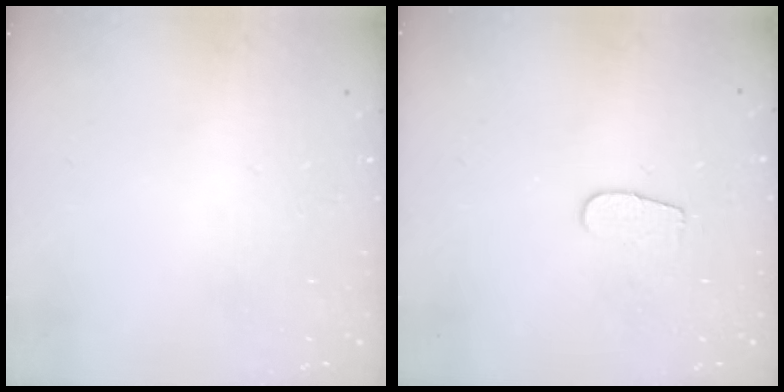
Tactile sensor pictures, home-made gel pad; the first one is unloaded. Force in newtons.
{"total": 6.3, "press": 6.3, "slide": 0.6}